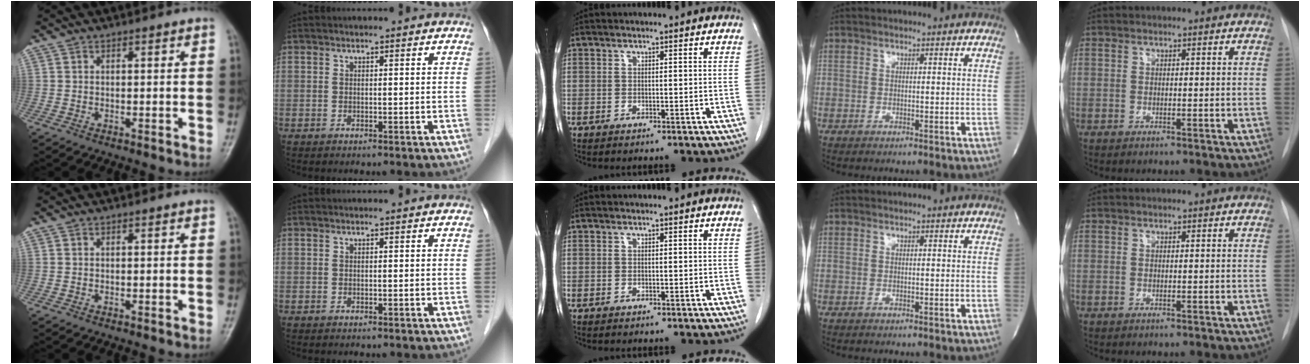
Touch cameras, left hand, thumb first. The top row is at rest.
{}